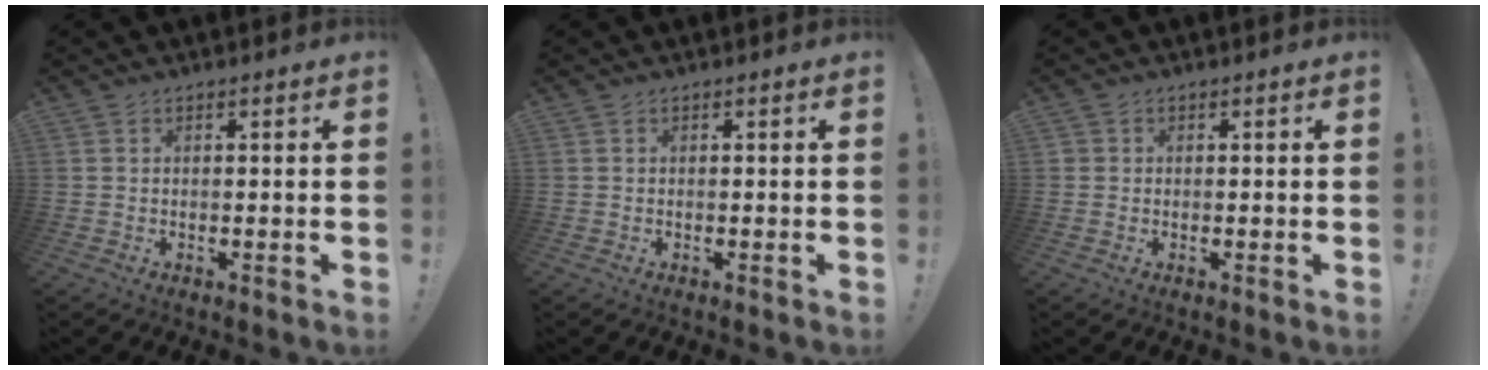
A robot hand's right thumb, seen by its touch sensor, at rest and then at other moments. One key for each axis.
{"total": 0.0}
{"total": 1.0, "fx": 0.2, "fy": 0.9, "fz": 0.2, "tx": -0.009, "ty": 0.004, "tz": 0.006}